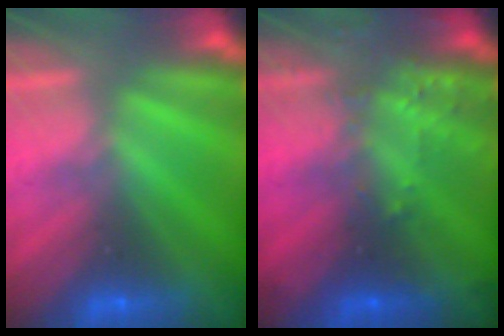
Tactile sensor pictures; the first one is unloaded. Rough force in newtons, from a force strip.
{"total": 3.0}